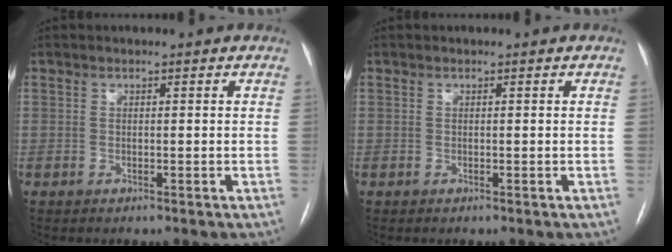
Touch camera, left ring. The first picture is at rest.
{"total": 0.0}